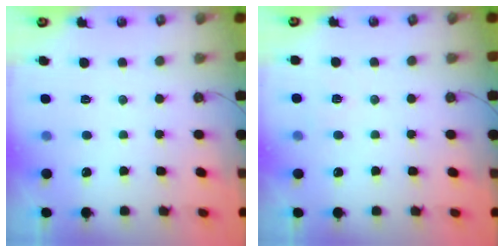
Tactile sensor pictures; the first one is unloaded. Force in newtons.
{"total": 3.2, "press": 3.2, "slide": 0.3}